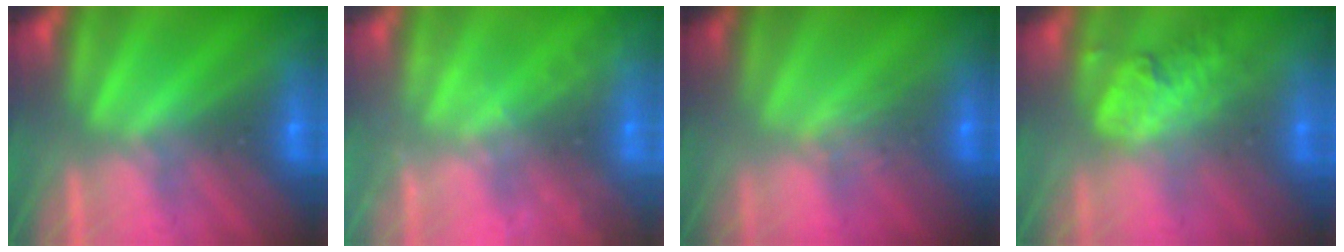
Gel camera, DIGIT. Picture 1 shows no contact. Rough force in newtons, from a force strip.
{"total": 2.3}
{"total": 2.9}
{"total": 2.2}